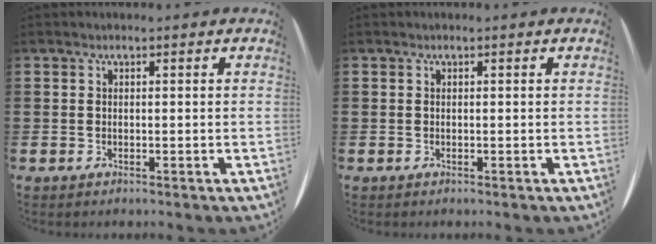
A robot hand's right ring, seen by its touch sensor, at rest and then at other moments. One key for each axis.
{"total": 0.0}